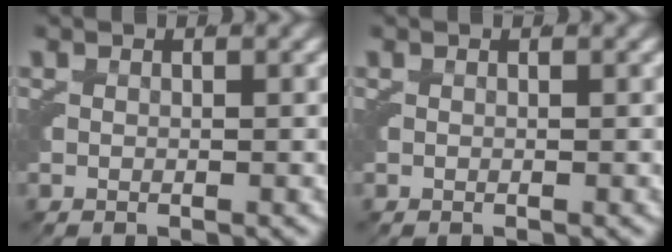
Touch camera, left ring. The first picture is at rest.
{"total": 0.0}